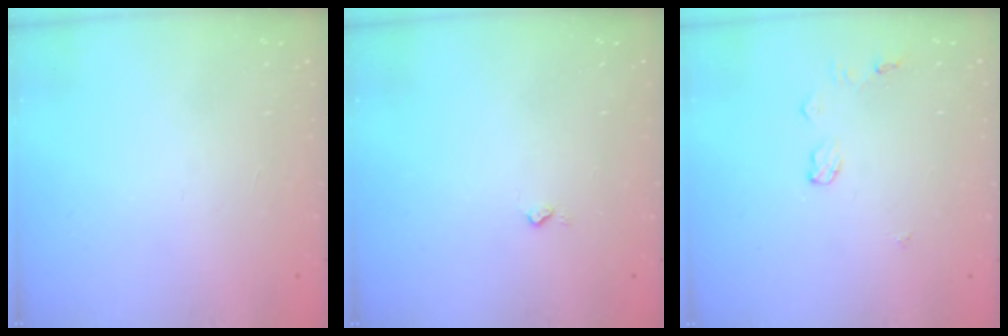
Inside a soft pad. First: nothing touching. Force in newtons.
{"total": 2.7, "press": 2.7, "slide": 0.4}
{"total": 5.6, "press": 5.5, "slide": 0.6}